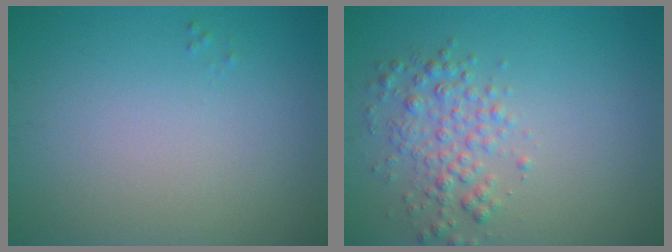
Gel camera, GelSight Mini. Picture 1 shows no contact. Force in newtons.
{"total": 2.9, "press": 2.9, "slide": 0.1}